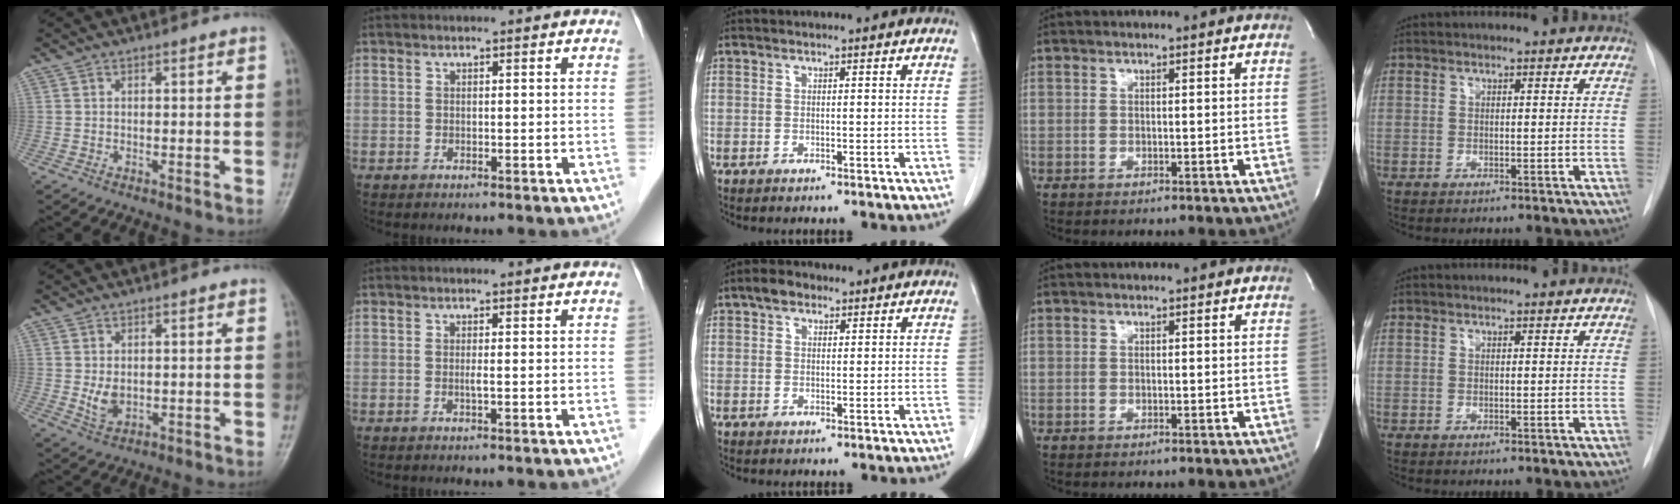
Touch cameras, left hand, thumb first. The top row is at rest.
{"thumb": {"total": 3.6, "force": [0.2, 2.5, 2.6], "torque": [-0.039, -0.009, 0.011]}, "index": {"total": 0.7, "force": [0.0, -0.2, 0.6], "torque": [-0.013, -0.001, -0.001]}, "middle": {"total": 2.9, "force": [1.8, 1.8, 1.5], "torque": [-0.031, 0.011, 0.029]}}